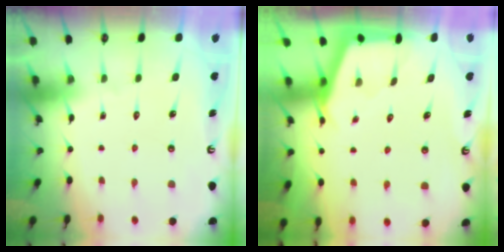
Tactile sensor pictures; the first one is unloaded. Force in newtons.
{"total": 2.7, "press": 2.7, "slide": 0.3}